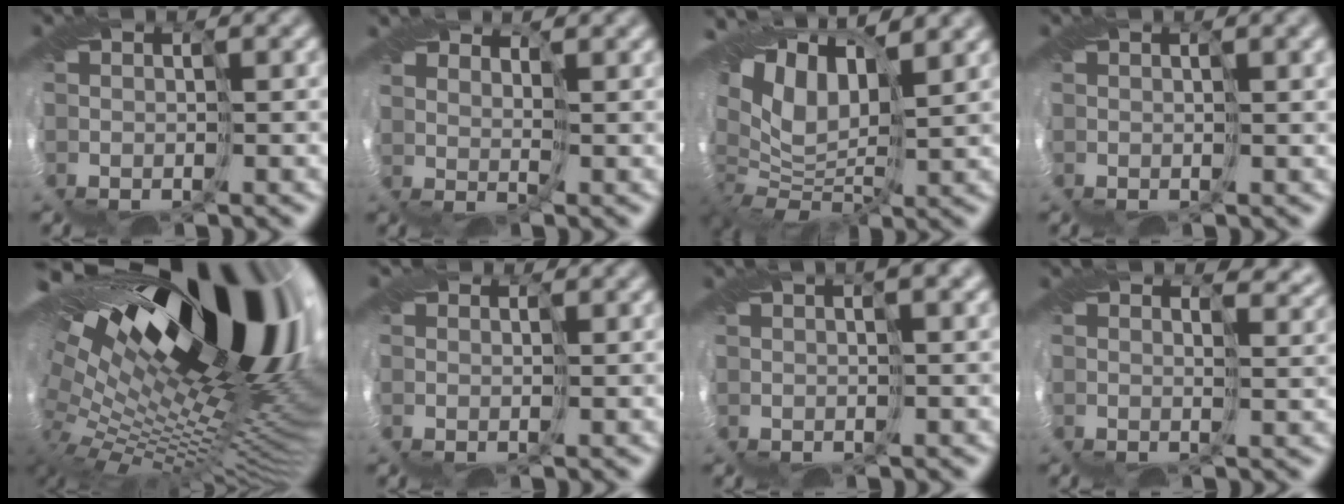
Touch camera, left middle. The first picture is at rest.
{"total": 3.1, "force": [2.2, 1.1, 1.9], "torque": [-0.045, 0.003, 0.038]}
{"total": 11.3, "force": [3.6, 6.2, 8.7], "torque": [-0.172, 0.007, 0.059]}
{"total": 2.2, "force": [1.0, 0.5, 1.8], "torque": [-0.022, 0.003, 0.013]}
{"total": 21.2, "force": [7.8, 8.6, 17.7], "torque": [-0.319, 0.019, 0.140]}
{"total": 1.5, "force": [1.4, 0.6, 0.2], "torque": [-0.005, -0.001, 0.012]}
{"total": 3.7, "force": [2.1, 0.9, 2.9], "torque": [-0.039, 0.013, 0.018]}
{"total": 4.4, "force": [3.2, 1.8, 2.4], "torque": [-0.024, 0.017, 0.024]}